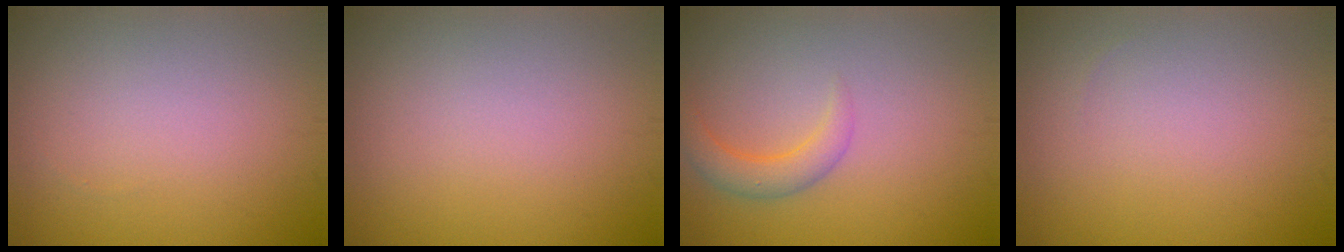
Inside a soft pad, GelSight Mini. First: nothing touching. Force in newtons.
{"total": 0.0}
{"total": 2.3, "press": 2.3, "slide": 0.2}
{"total": 0.0}